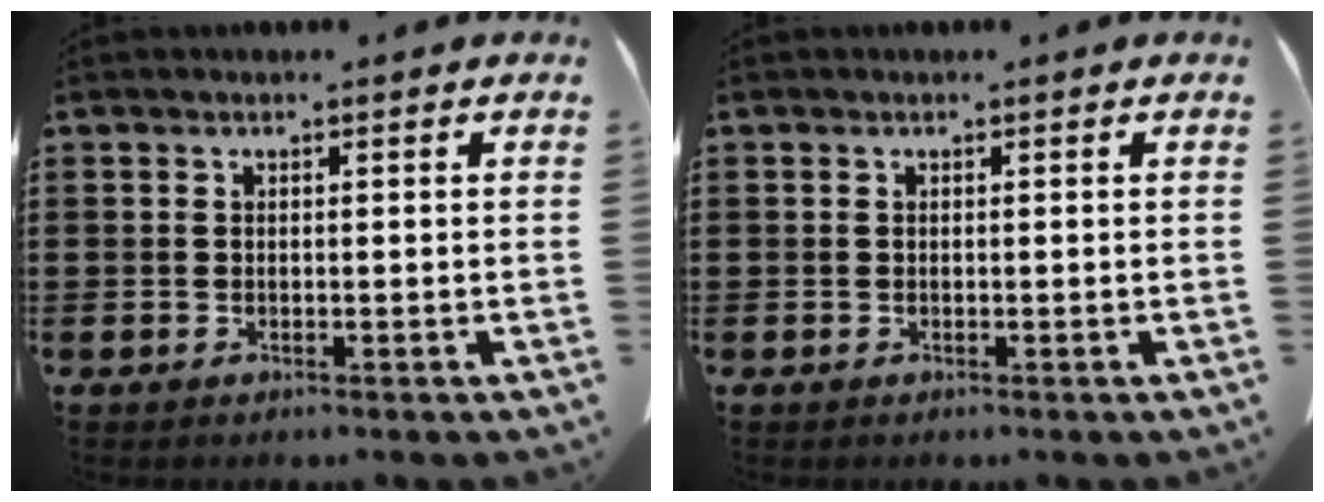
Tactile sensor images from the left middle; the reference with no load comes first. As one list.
[{"total": 0.0}]